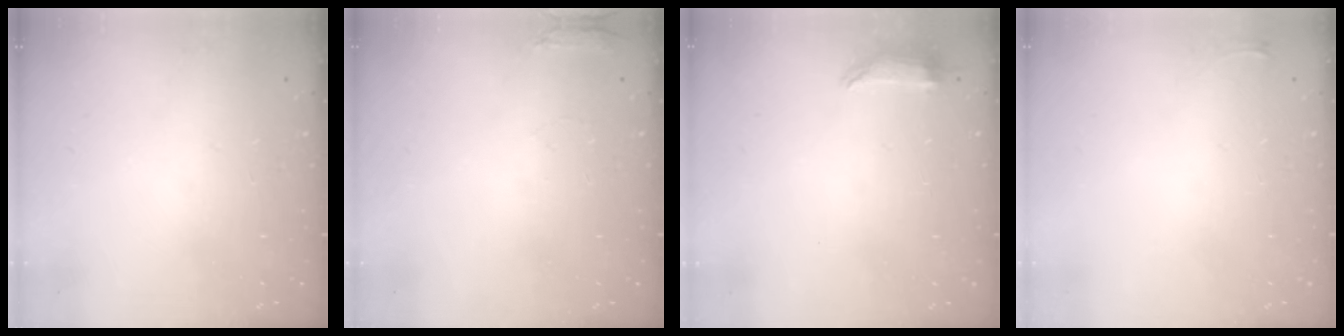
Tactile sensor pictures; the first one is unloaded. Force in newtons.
{"total": 5.2, "press": 5.0, "slide": 1.3}
{"total": 6.6, "press": 6.6, "slide": 0.9}
{"total": 2.6, "press": 2.6, "slide": 0.6}